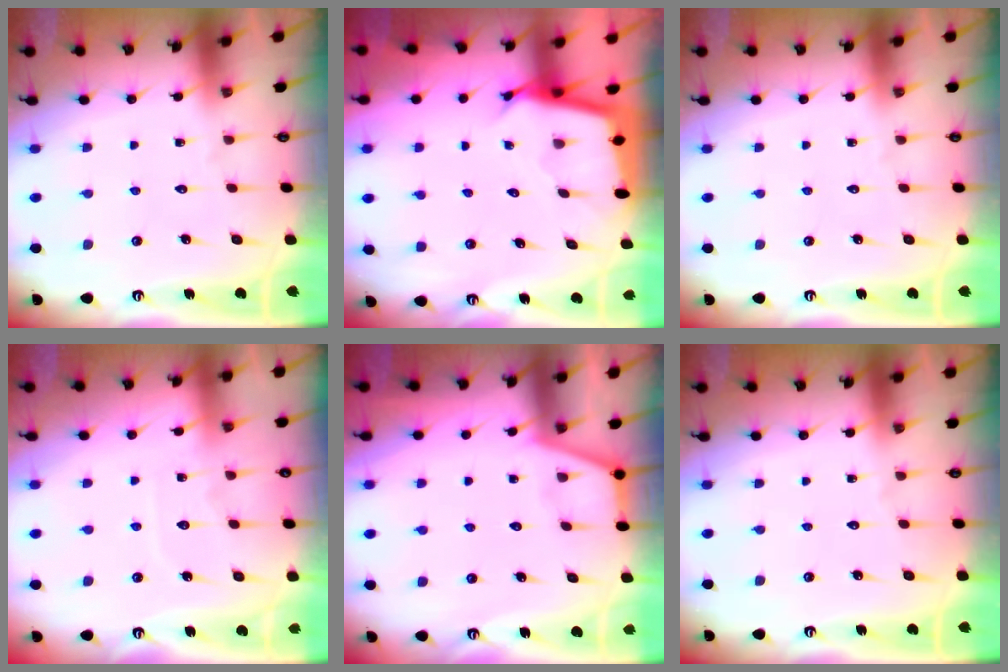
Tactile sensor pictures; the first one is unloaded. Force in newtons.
{"total": 2.7, "press": 2.7, "slide": 0.1}
{"total": 0.0}
{"total": 5.9, "press": 5.9, "slide": 0.6}
{"total": 2.1, "press": 2.1, "slide": 0.4}
{"total": 0.0}